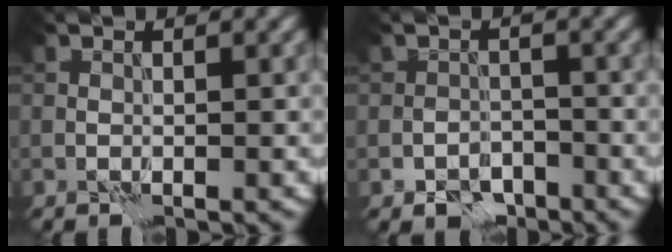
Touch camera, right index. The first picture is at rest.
{"total": 2.8, "force": [-1.8, 1.9, 1.0], "torque": [-0.012, -0.003, -0.035]}